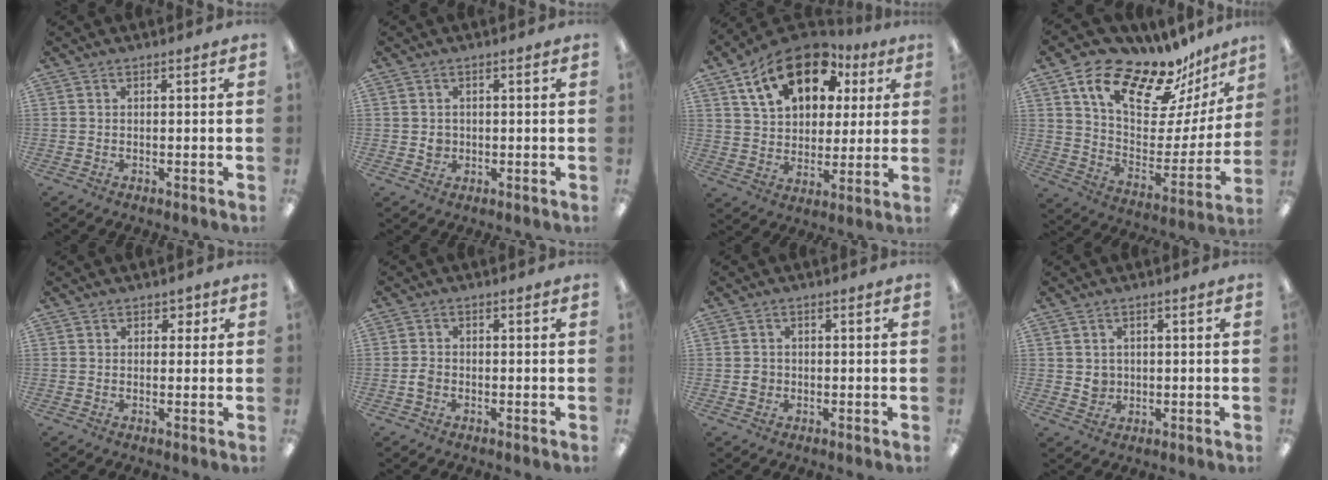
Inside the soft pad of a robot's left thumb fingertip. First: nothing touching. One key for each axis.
{"total": 2.3, "fx": 0.1, "fy": 2.2, "fz": 0.7, "tx": -0.008, "ty": 0.001, "tz": -0.002}
{"total": 18.7, "fx": 10.4, "fy": 11.3, "fz": 10.7, "tx": -0.179, "ty": -0.032, "tz": 0.187}
{"total": 19.2, "fx": 14.9, "fy": 7.4, "fz": 9.6, "tx": -0.159, "ty": -0.116, "tz": 0.255}
{"total": 2.5, "fx": 1.1, "fy": 2.0, "fz": 0.8, "tx": 0.000, "ty": 0.000, "tz": 0.017}
{"total": 2.2, "fx": -0.7, "fy": 1.8, "fz": 1.2, "tx": -0.022, "ty": 0.004, "tz": -0.013}
{"total": 2.1, "fx": -0.2, "fy": 2.0, "fz": 0.6, "tx": -0.005, "ty": 0.001, "tz": -0.009}
{"total": 3.1, "fx": 0.8, "fy": 3.0, "fz": 0.5, "tx": 0.001, "ty": -0.002, "tz": 0.012}